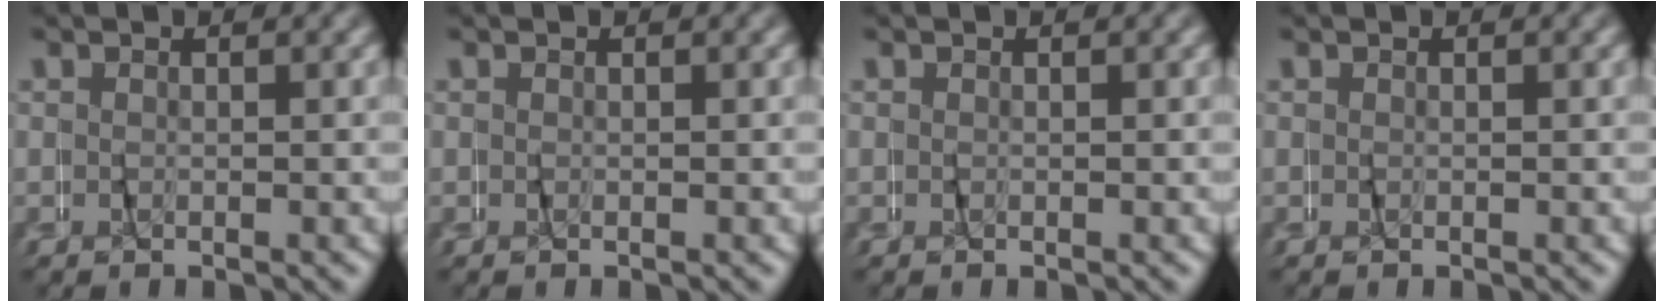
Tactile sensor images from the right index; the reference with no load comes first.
{"total": 0.0}
{"total": 0.0}
{"total": 0.0}